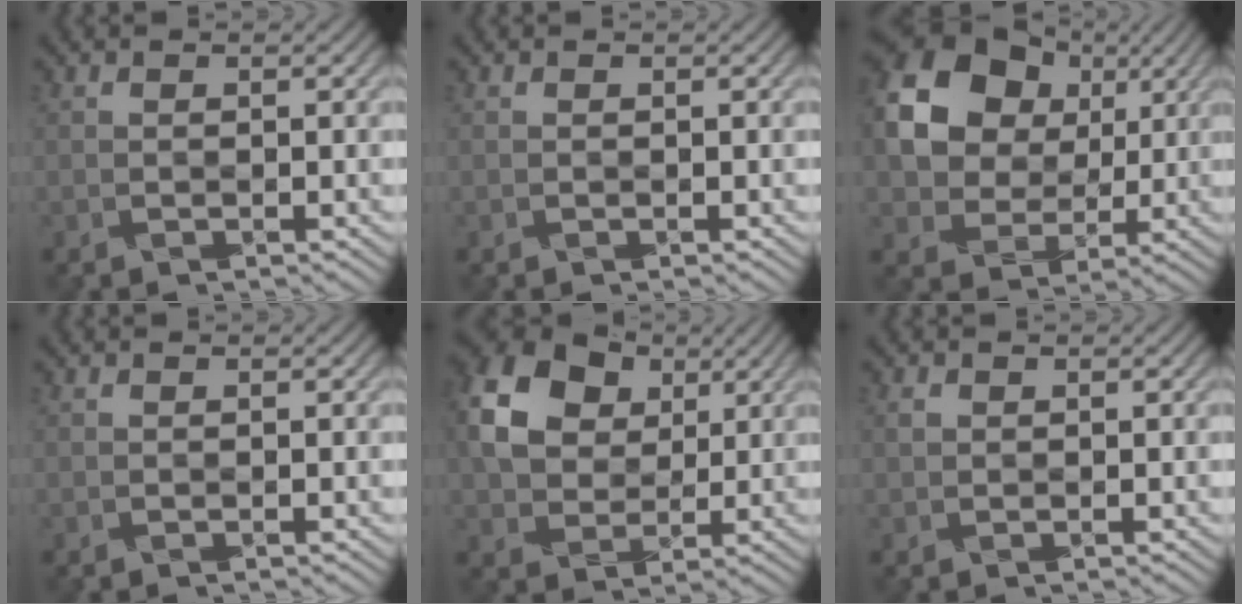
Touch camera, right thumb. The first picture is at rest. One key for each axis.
{"total": 0.0}
{"total": 15.5, "fx": 5.5, "fy": 11.9, "fz": 8.3, "tx": -0.195, "ty": 0.041, "tz": 0.107}
{"total": 0.0}
{"total": 11.4, "fx": 4.0, "fy": 8.4, "fz": 6.6, "tx": -0.161, "ty": 0.018, "tz": 0.072}
{"total": 0.8, "fx": 0.4, "fy": 0.6, "fz": 0.3, "tx": -0.006, "ty": 0.000, "tz": 0.007}